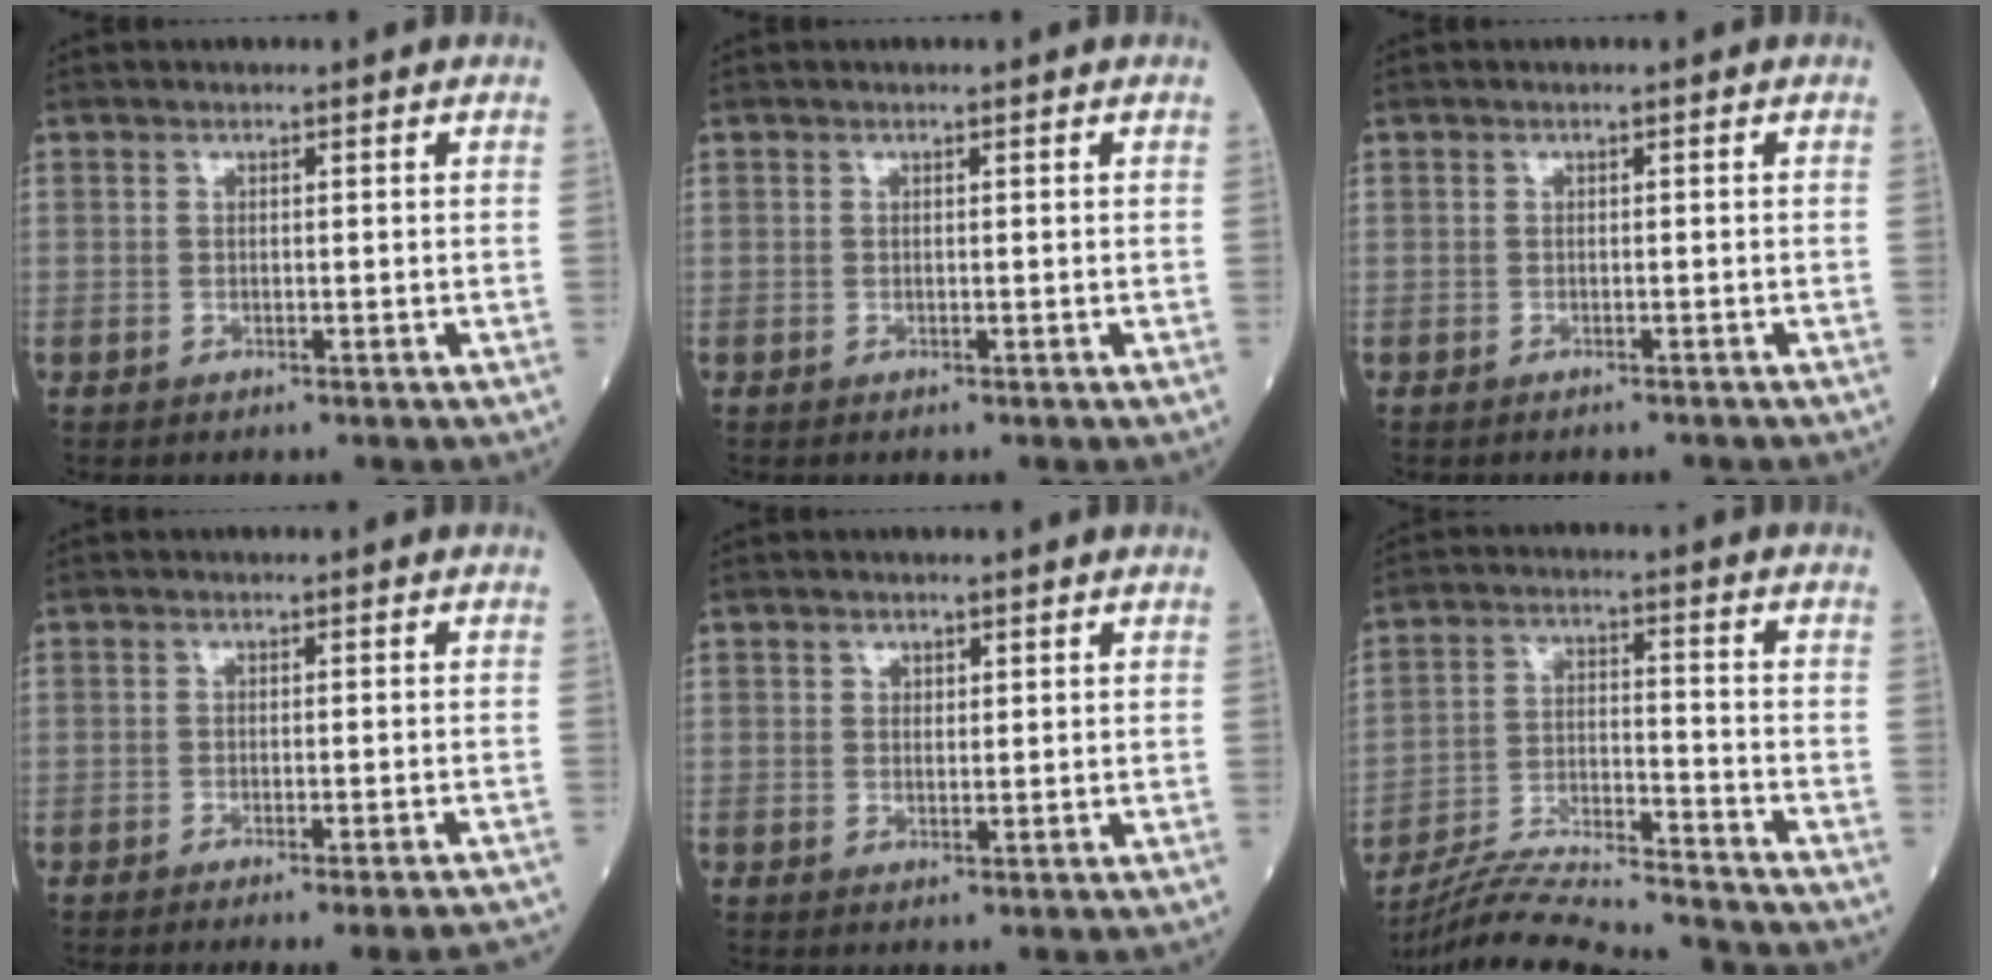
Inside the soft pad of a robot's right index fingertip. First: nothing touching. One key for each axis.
{"total": 0.0}
{"total": 1.3, "fx": -1.1, "fy": 0.6, "fz": -0.1, "tx": -0.007, "ty": 0.001, "tz": -0.019}
{"total": 9.0, "fx": -8.4, "fy": -0.6, "fz": 3.2, "tx": -0.017, "ty": -0.009, "tz": -0.099}
{"total": 1.1, "fx": 0.7, "fy": 0.8, "fz": 0.3, "tx": 0.001, "ty": -0.002, "tz": 0.009}
{"total": 18.9, "fx": -18.0, "fy": -0.1, "fz": 5.5, "tx": -0.119, "ty": -0.012, "tz": -0.288}